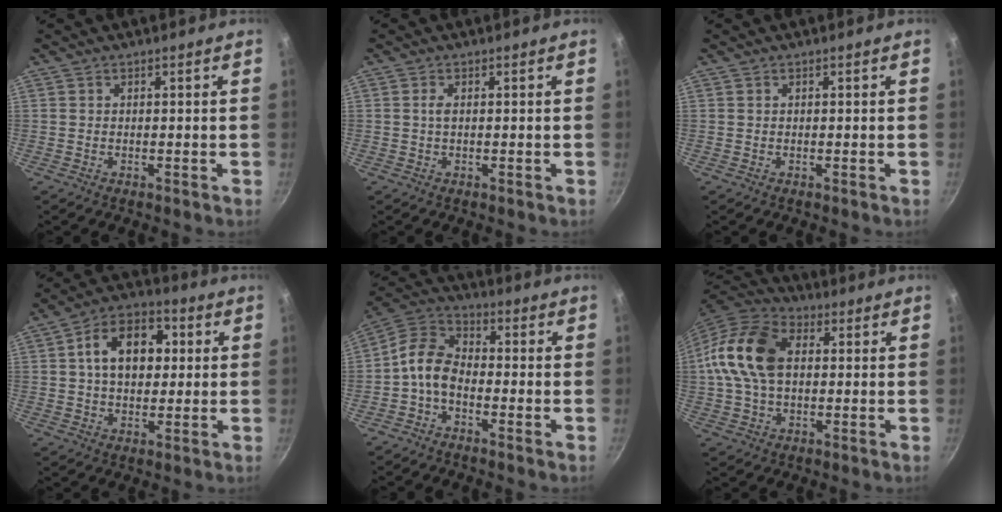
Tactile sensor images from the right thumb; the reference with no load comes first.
{"total": 1.1, "force": [0.1, 0.4, 1.0], "torque": [-0.022, 0.002, 0.001]}
{"total": 0.0}
{"total": 13.0, "force": [2.3, 9.0, 9.2], "torque": [-0.111, 0.018, 0.023]}
{"total": 8.0, "force": [-2.6, 5.2, 5.4], "torque": [-0.104, 0.043, -0.070]}
{"total": 15.5, "force": [1.6, 10.2, 11.5], "torque": [-0.210, 0.027, 0.014]}